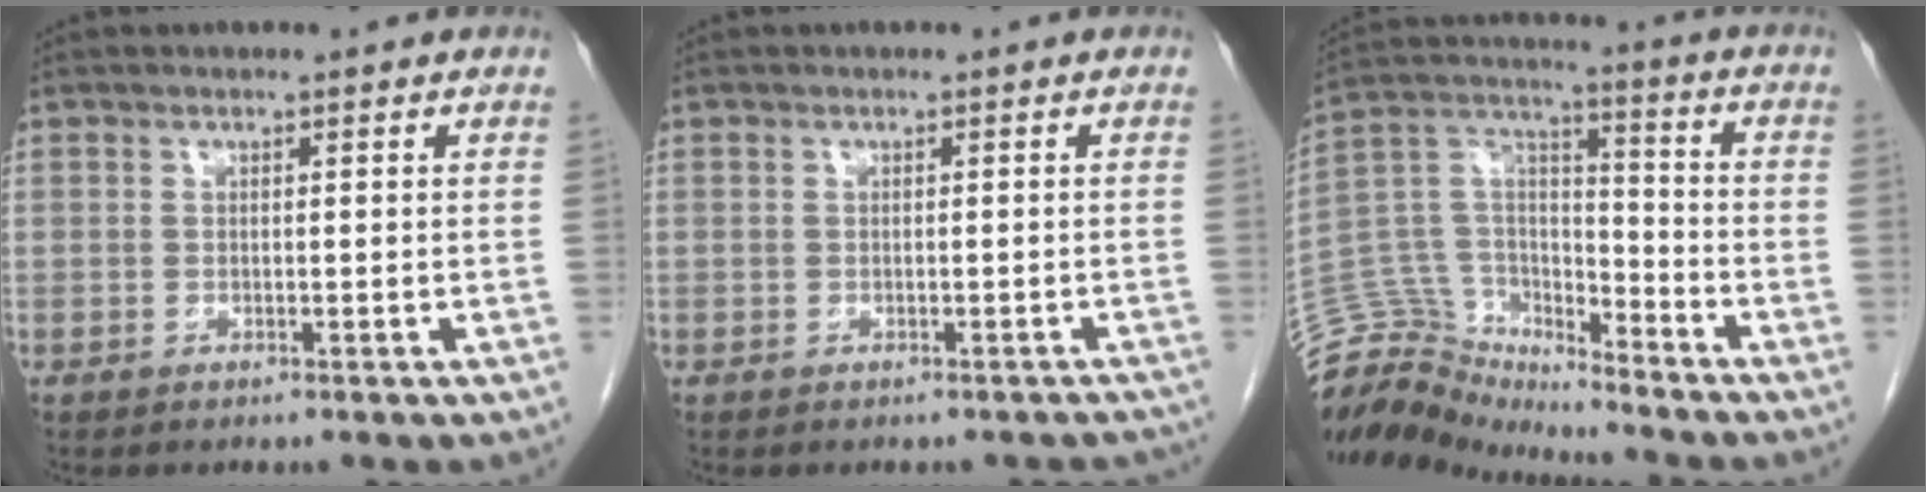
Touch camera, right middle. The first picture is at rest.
{"total": 4.5, "force": [-4.1, 1.8, 0.8], "torque": [-0.004, 0.001, -0.037]}
{"total": 13.9, "force": [-13.6, 2.5, 0.6], "torque": [-0.015, 0.065, -0.253]}